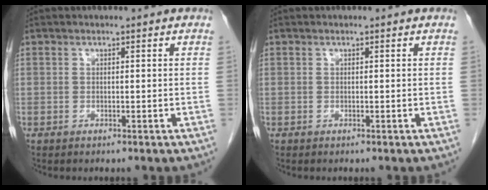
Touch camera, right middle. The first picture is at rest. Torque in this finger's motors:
{"motor_torque": [-0.22, -0.09, 0.05, 0.00]}